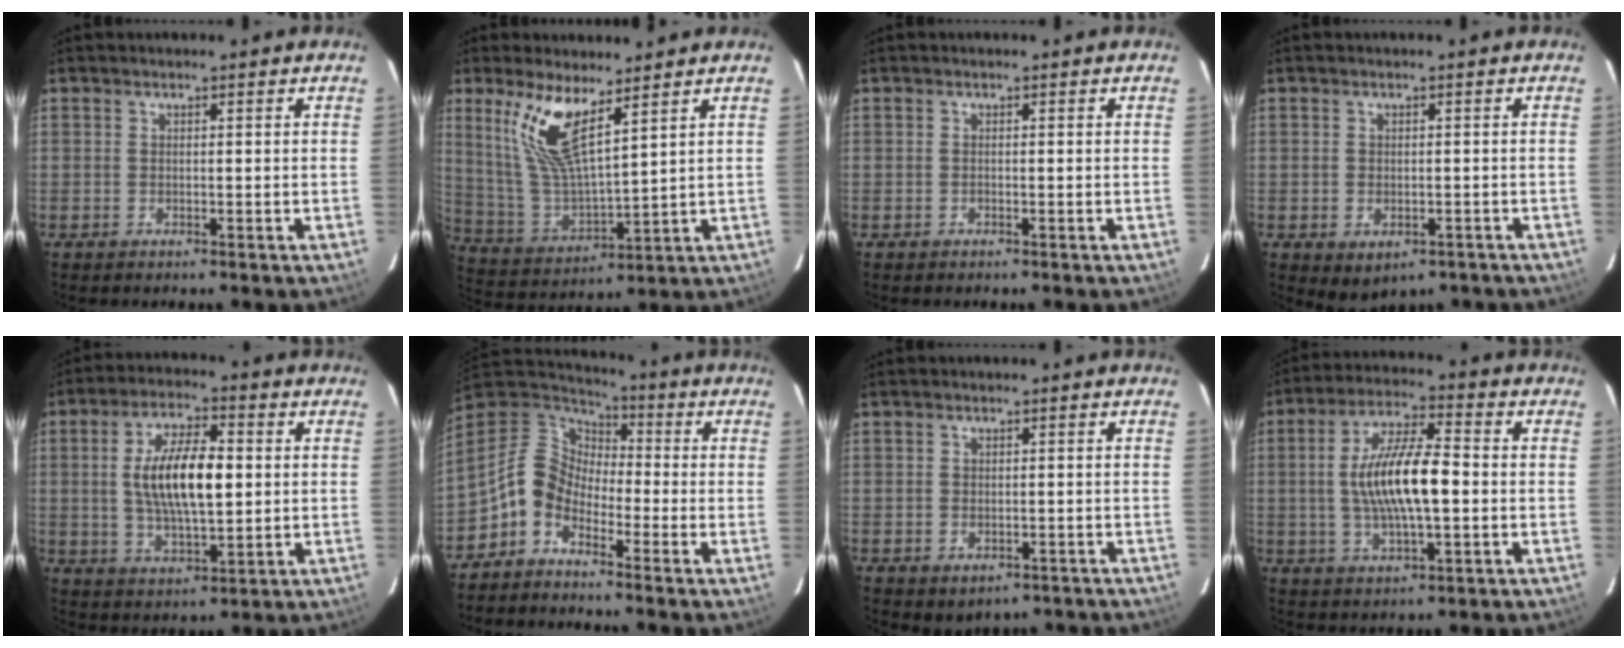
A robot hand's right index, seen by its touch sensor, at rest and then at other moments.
{"total": 12.5, "force": [7.4, 3.0, 9.6], "torque": [-0.196, 0.000, 0.163]}
{"total": 0.0}
{"total": 5.0, "force": [-2.2, 3.6, 2.7], "torque": [-0.046, -0.009, -0.016]}
{"total": 13.0, "force": [1.2, 5.0, 12.0], "torque": [-0.222, 0.006, 0.025]}
{"total": 9.5, "force": [-4.9, 6.5, 4.9], "torque": [-0.103, 0.026, -0.115]}
{"total": 4.3, "force": [-2.0, 3.2, 2.1], "torque": [-0.041, -0.007, -0.013]}
{"total": 13.5, "force": [-0.5, 4.0, 12.8], "torque": [-0.244, 0.008, -0.008]}